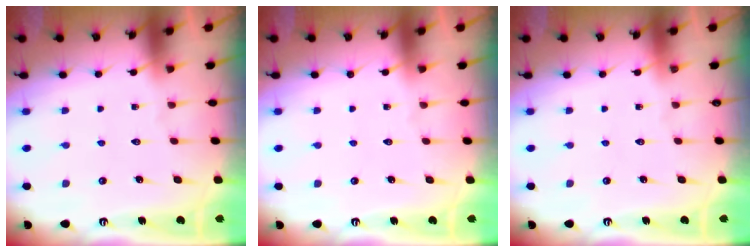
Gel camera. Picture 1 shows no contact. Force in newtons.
{"total": 0.0}
{"total": 0.0}